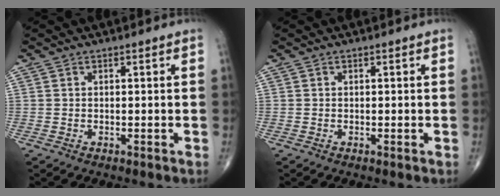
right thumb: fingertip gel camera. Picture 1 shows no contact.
{"total": 0.0}